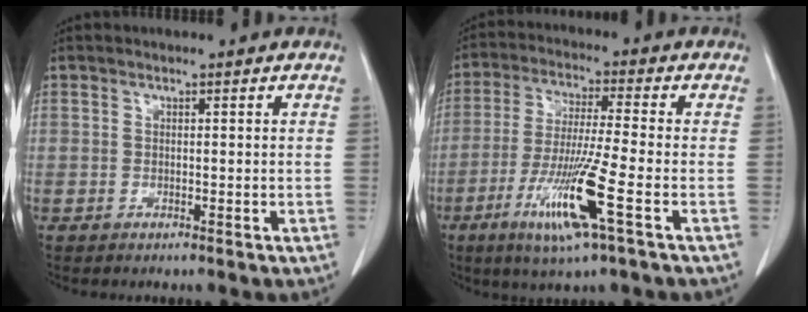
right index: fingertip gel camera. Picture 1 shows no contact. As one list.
[{"total": 11.9, "force": [-4.8, -0.5, 10.8], "torque": [-0.216, -0.026, -0.092]}]